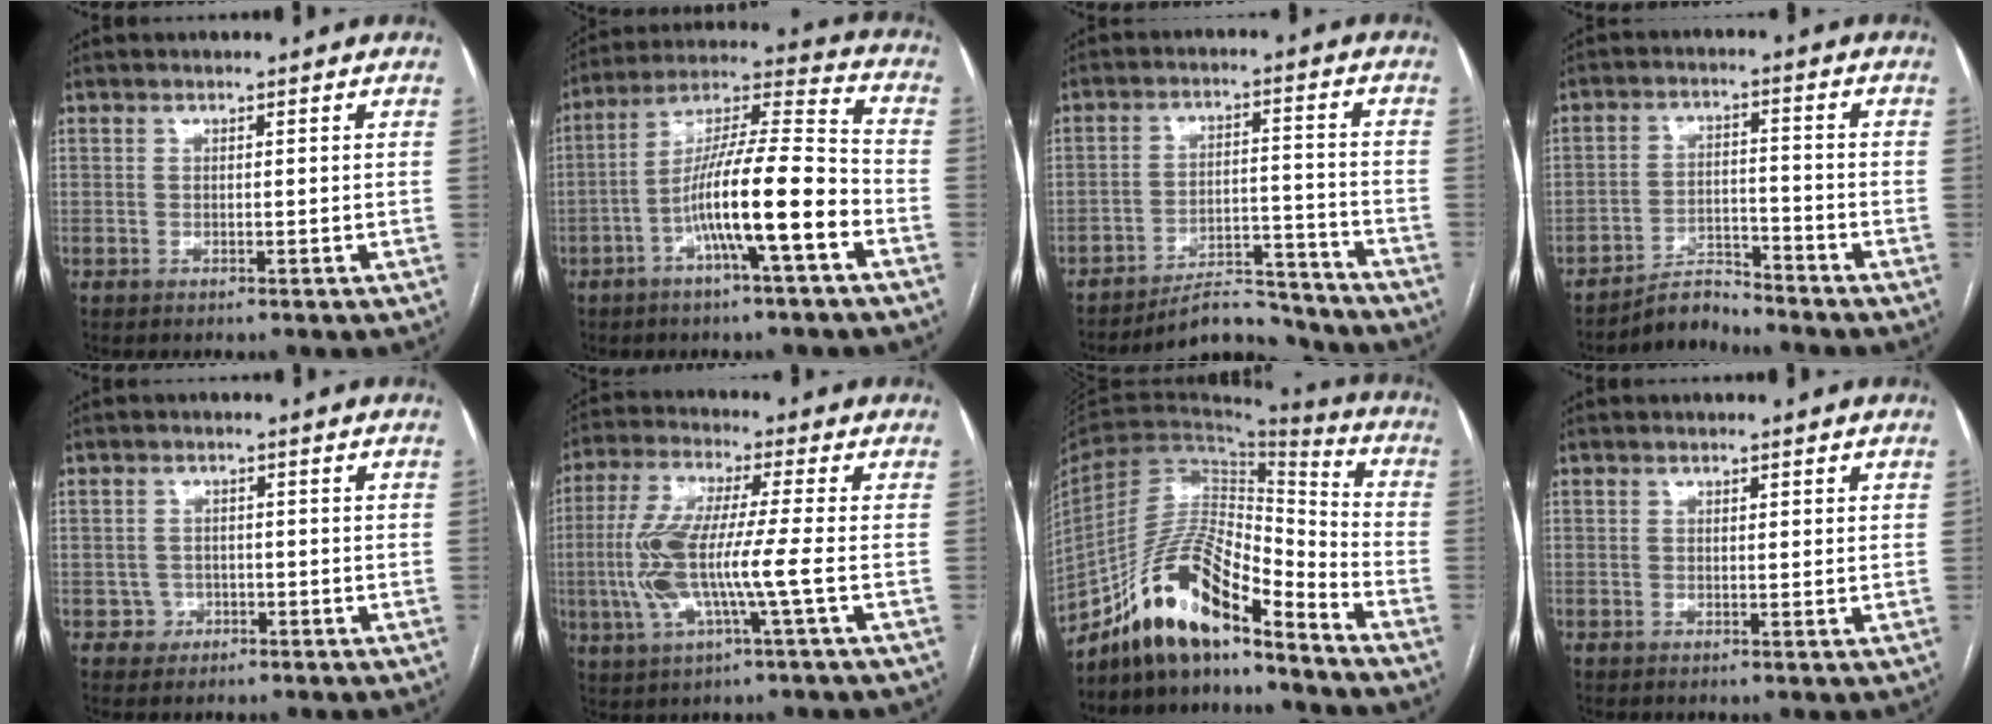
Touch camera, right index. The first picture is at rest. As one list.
[{"total": 15.0, "force": [-5.4, 1.0, 14.0], "torque": [-0.248, 0.012, -0.095]}, {"total": 9.0, "force": [-8.8, 1.6, 0.7], "torque": [-0.004, 0.029, -0.142]}, {"total": 4.6, "force": [-4.5, 0.5, -0.2], "torque": [0.006, 0.000, -0.078]}, {"total": 2.5, "force": [-0.8, 2.4, -0.2], "torque": [0.015, 0.014, -0.011]}, {"total": 11.4, "force": [-1.8, 0.8, 11.2], "torque": [-0.247, 0.006, -0.040]}, {"total": 15.5, "force": [-12.1, 3.7, 9.0], "torque": [-0.164, 0.035, -0.215]}, {"total": 0.9, "force": [0.5, 0.4, 0.7], "torque": [-0.010, -0.001, 0.006]}]